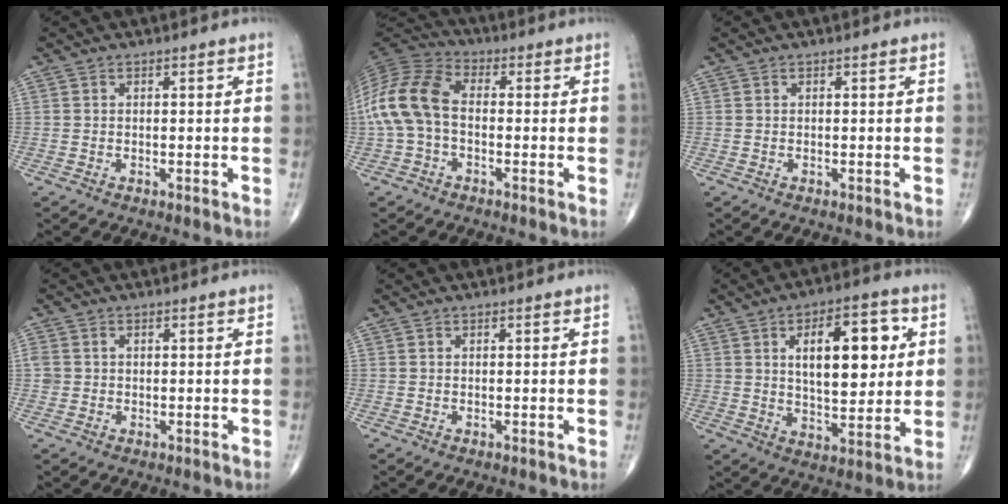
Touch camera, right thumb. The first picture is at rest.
{"total": 12.6, "force": [-0.8, 8.0, 9.8], "torque": [-0.211, 0.032, -0.026]}
{"total": 0.0}
{"total": 2.2, "force": [0.2, 2.0, 0.9], "torque": [-0.016, 0.004, 0.009]}
{"total": 0.0}
{"total": 16.1, "force": [4.1, 7.6, 13.6], "torque": [-0.168, -0.008, 0.066]}